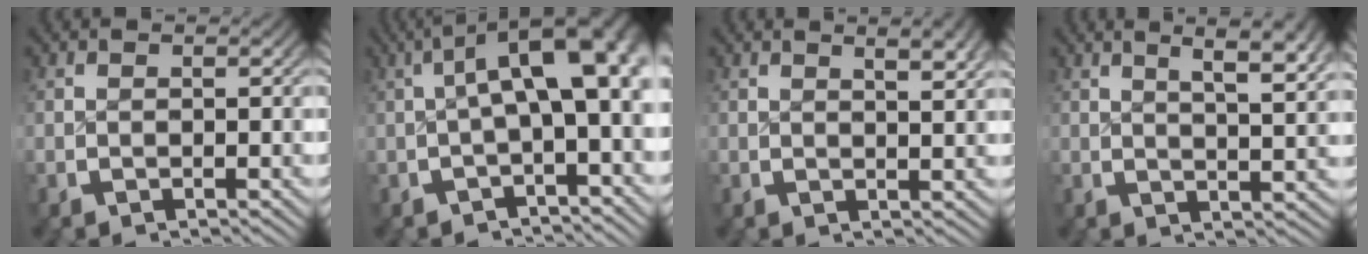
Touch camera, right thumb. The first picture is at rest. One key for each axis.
{"total": 8.0, "fx": 1.0, "fy": 3.2, "fz": 7.2, "tx": -0.092, "ty": 0.021, "tz": 0.012}
{"total": 2.4, "fx": 1.6, "fy": 0.2, "fz": 1.8, "tx": -0.019, "ty": 0.002, "tz": 0.029}
{"total": 5.5, "fx": 3.2, "fy": 1.4, "fz": 4.2, "tx": -0.051, "ty": 0.011, "tz": 0.050}